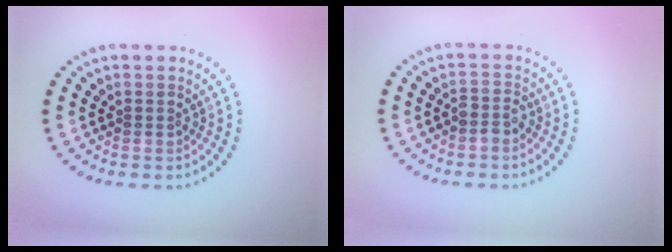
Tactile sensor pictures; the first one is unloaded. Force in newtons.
{"total": 1.4, "press": 1.2, "slide": 0.7}